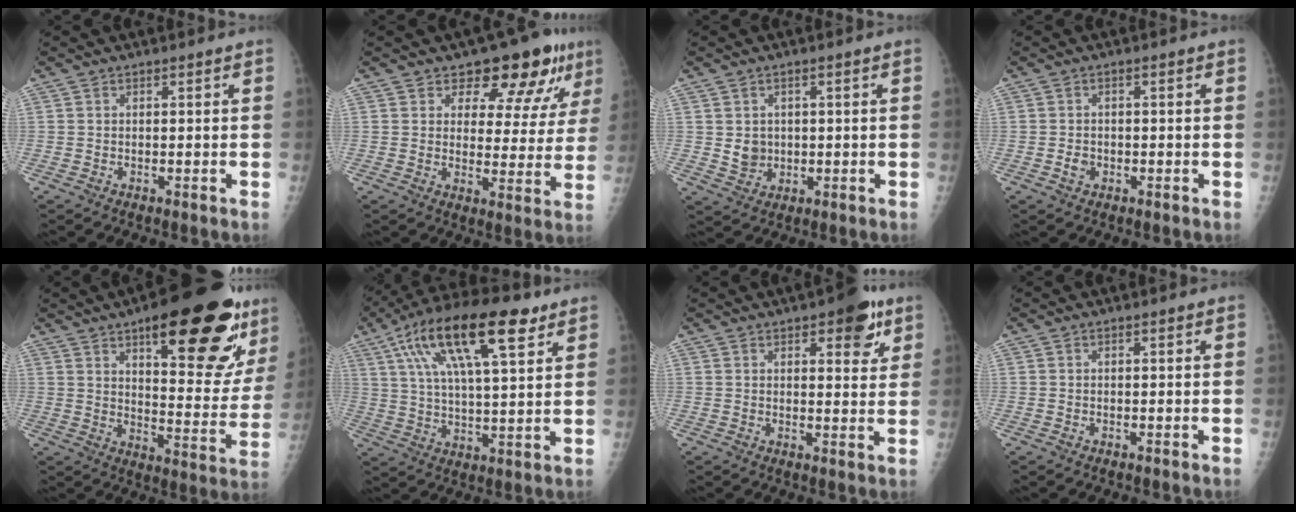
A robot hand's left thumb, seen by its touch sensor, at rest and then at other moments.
{"total": 12.2, "force": [8.4, 6.3, 6.3], "torque": [-0.031, -0.046, 0.102]}
{"total": 3.9, "force": [0.3, 3.4, 1.8], "torque": [-0.014, -0.003, 0.015]}
{"total": 1.8, "force": [-0.7, 1.5, 0.9], "torque": [-0.011, 0.004, -0.011]}
{"total": 27.2, "force": [14.8, 8.8, 21.1], "torque": [-0.249, -0.052, 0.207]}
{"total": 20.3, "force": [9.9, 6.8, 16.3], "torque": [-0.280, -0.001, 0.168]}
{"total": 8.0, "force": [4.3, 3.3, 5.9], "torque": [-0.049, -0.016, 0.048]}
{"total": 0.0}